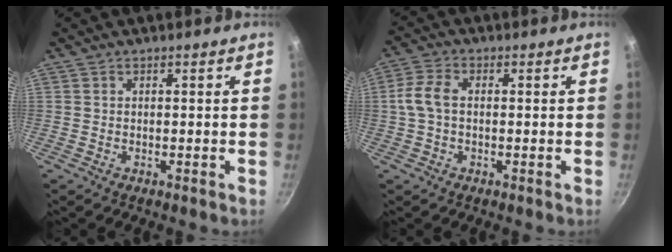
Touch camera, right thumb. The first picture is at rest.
{"total": 5.4, "force": [0.1, 3.3, 4.2], "torque": [-0.098, 0.016, -0.002]}